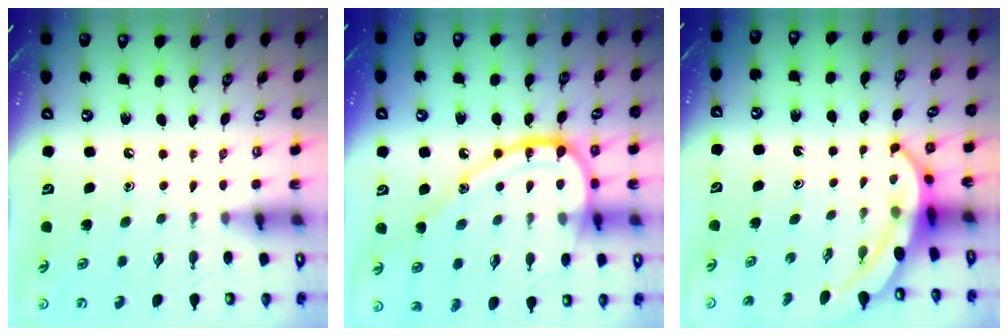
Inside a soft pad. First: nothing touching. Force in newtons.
{"total": 18.6, "press": 18.6, "slide": 1.6}
{"total": 7.4, "press": 7.3, "slide": 0.8}